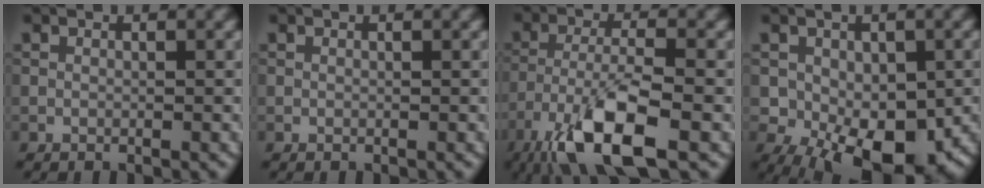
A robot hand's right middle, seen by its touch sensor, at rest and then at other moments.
{"total": 0.0}
{"total": 8.5, "force": [-4.9, 2.3, 6.6], "torque": [-0.125, -0.003, -0.095]}
{"total": 9.3, "force": [-2.8, 5.6, 6.8], "torque": [-0.096, -0.018, -0.044]}